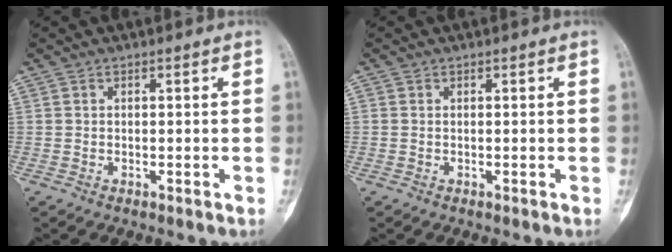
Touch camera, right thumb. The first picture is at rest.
{"total": 0.0}